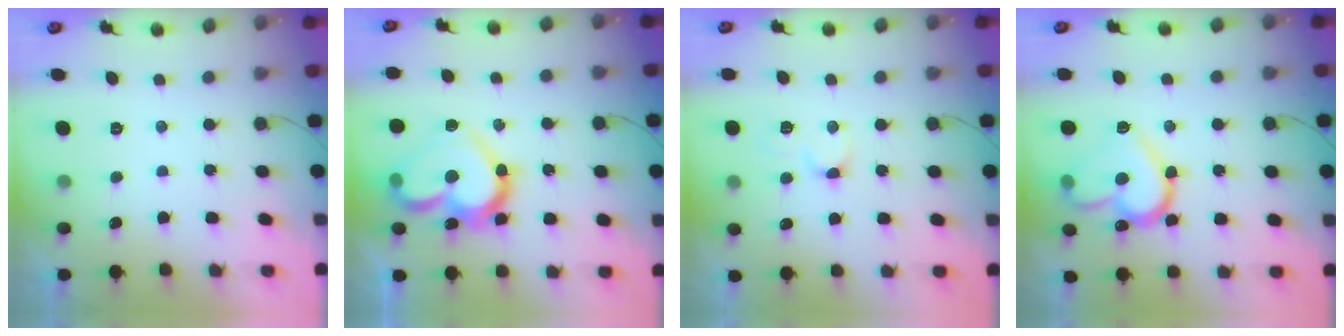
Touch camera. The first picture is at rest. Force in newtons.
{"total": 18.2, "press": 18.1, "slide": 2.0}
{"total": 3.9, "press": 3.9, "slide": 0.4}
{"total": 17.4, "press": 17.3, "slide": 1.9}